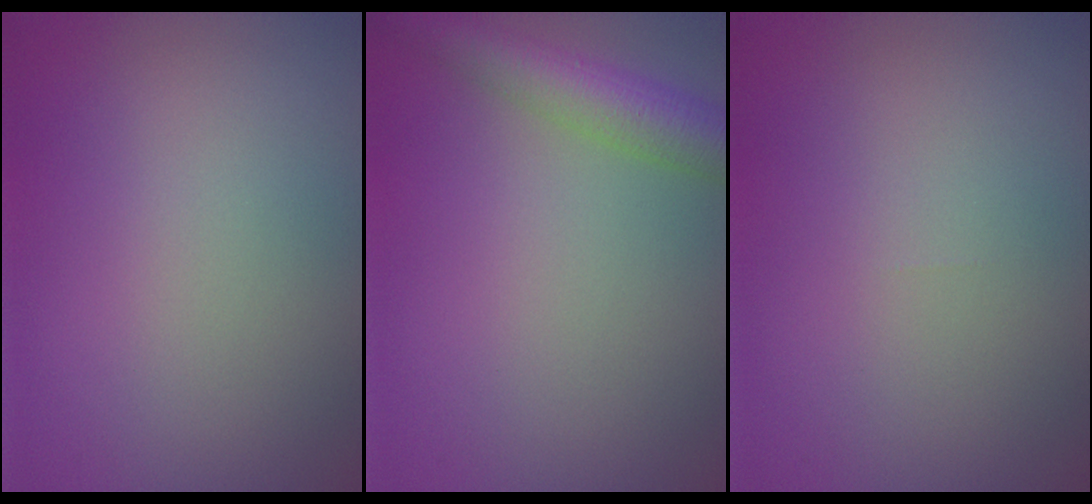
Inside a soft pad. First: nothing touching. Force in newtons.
{"total": 5.3, "press": 5.3, "slide": 0.3}
{"total": 0.0}